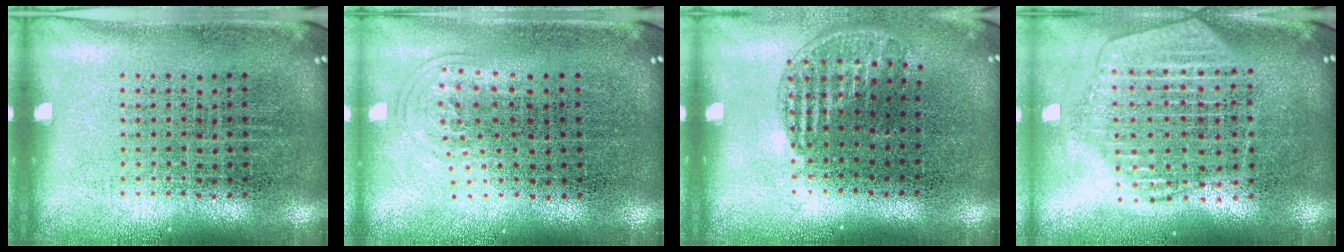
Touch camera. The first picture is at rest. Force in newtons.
{"total": 1.0, "press": 0.7, "slide": 0.7}
{"total": 1.2, "press": 1.0, "slide": 0.6}
{"total": 2.1, "press": 1.9, "slide": 0.9}